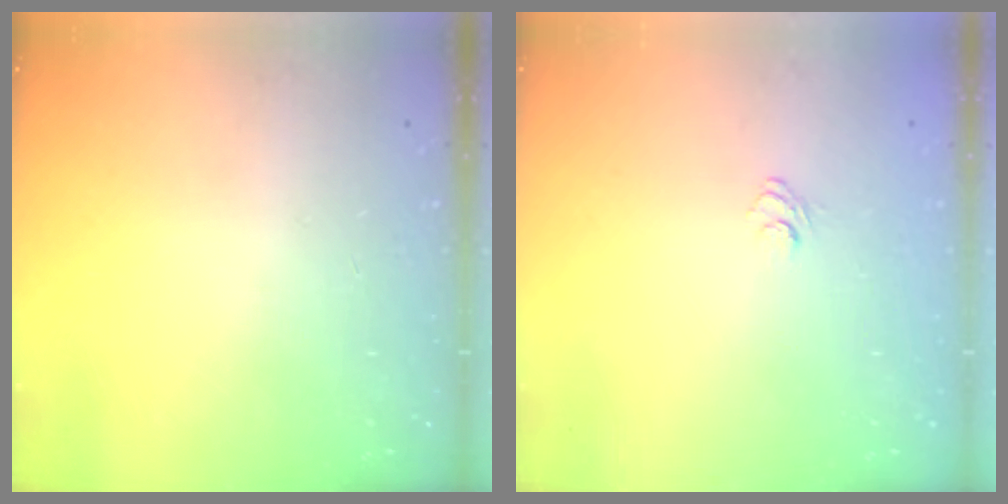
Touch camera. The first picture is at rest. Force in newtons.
{"total": 4.3, "press": 4.0, "slide": 1.4}